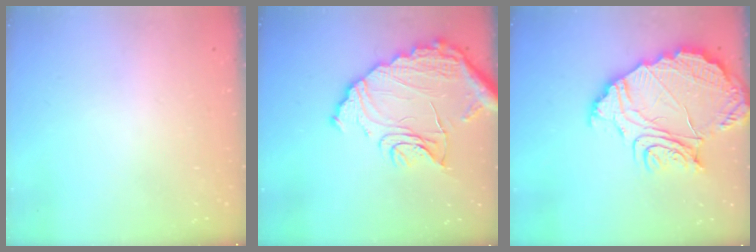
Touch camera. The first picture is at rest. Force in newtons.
{"total": 17.4, "press": 17.3, "slide": 1.3}
{"total": 18.7, "press": 18.6, "slide": 1.5}